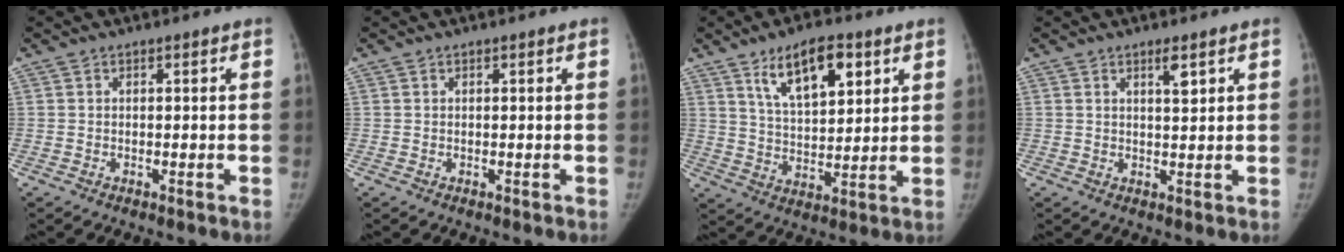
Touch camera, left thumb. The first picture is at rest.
{"total": 0.0}
{"total": 12.2, "force": [6.3, 5.4, 8.9], "torque": [-0.122, -0.029, 0.113]}
{"total": 2.5, "force": [1.5, 0.5, 2.0], "torque": [-0.029, -0.011, 0.026]}